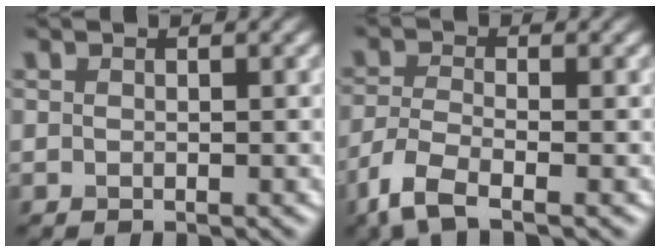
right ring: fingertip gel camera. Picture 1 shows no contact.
{"total": 4.2, "force": [-2.8, 1.4, 2.8], "torque": [-0.070, -0.012, -0.070]}